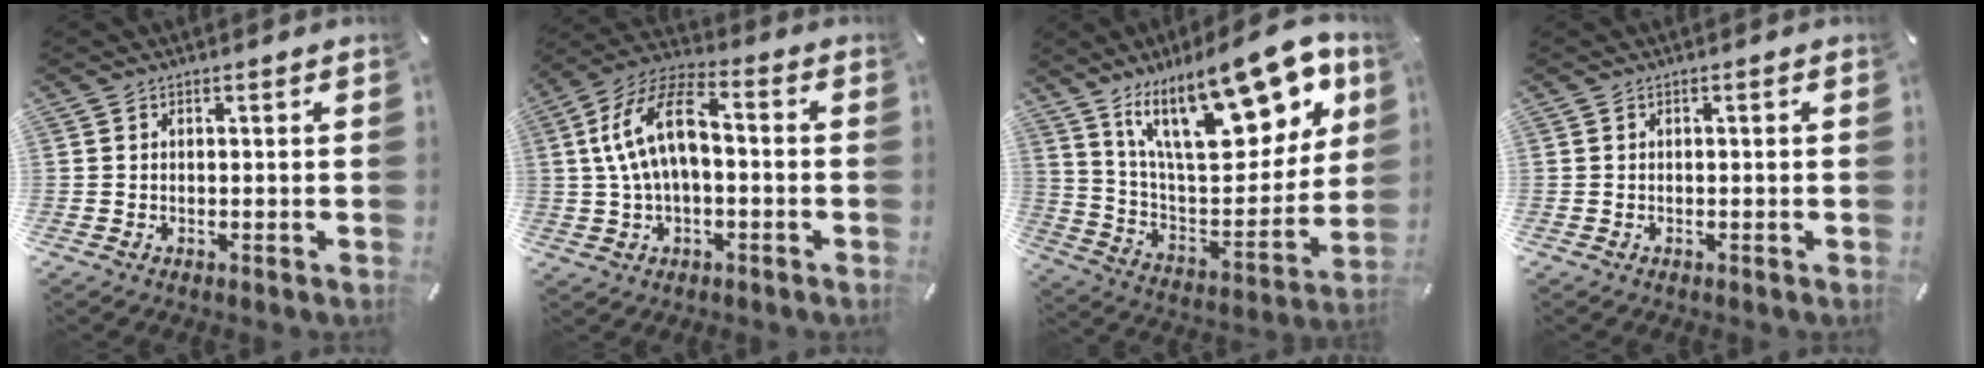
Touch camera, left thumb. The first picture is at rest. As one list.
[{"total": 13.0, "force": [1.0, 7.4, 10.7], "torque": [-0.225, 0.015, 0.016]}, {"total": 27.0, "force": [15.7, 10.8, 19.1], "torque": [-0.293, -0.089, 0.270]}, {"total": 0.0}]